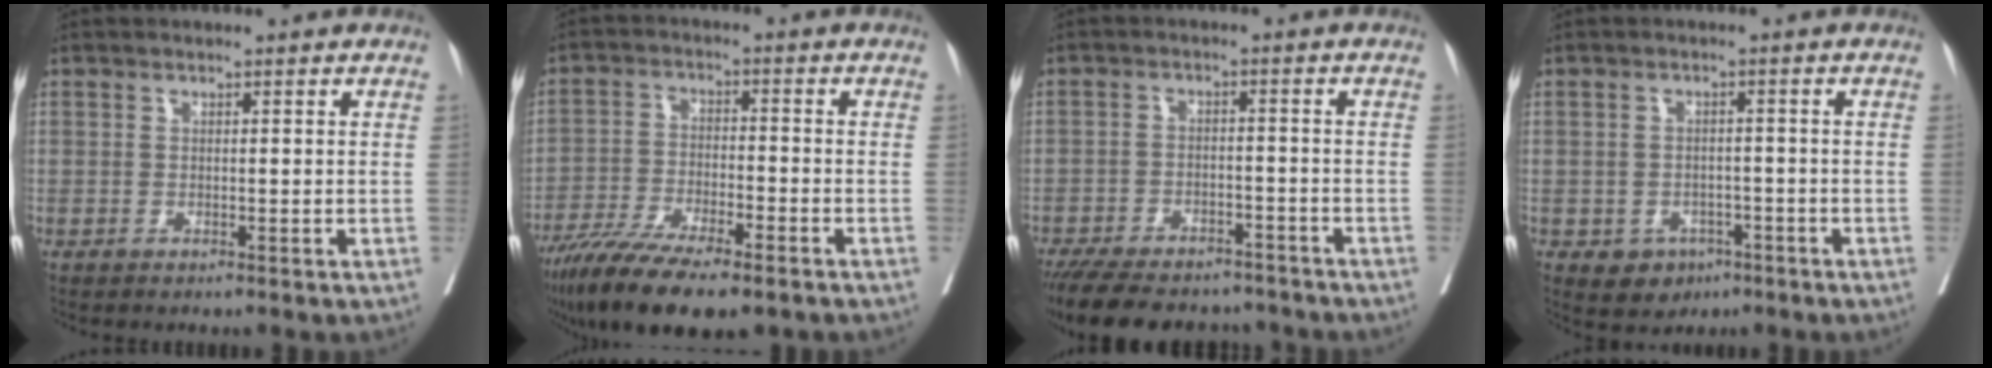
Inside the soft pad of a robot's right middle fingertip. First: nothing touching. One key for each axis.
{"total": 14.5, "fx": -10.7, "fy": 2.9, "fz": 9.4, "tx": -0.167, "ty": -0.033, "tz": -0.181}
{"total": 16.7, "fx": -14.3, "fy": 5.6, "fz": 6.4, "tx": -0.153, "ty": -0.010, "tz": -0.203}
{"total": 4.2, "fx": -2.2, "fy": 3.3, "fz": 1.3, "tx": -0.012, "ty": 0.006, "tz": -0.024}